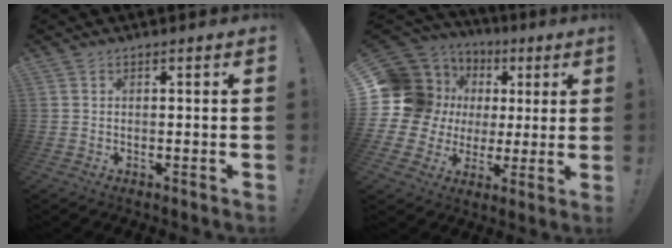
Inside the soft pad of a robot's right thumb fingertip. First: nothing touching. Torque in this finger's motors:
{"motor_torque": [0.52, 0.36, 0.30, -0.17, -0.04]}